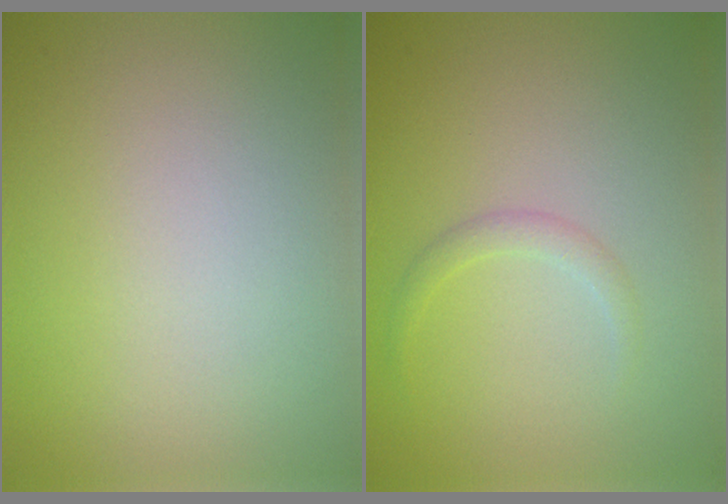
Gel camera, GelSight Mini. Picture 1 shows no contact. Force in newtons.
{"total": 1.1, "press": 1.1, "slide": 0.1}